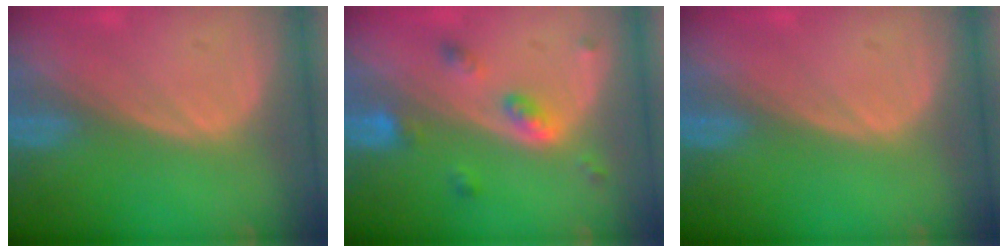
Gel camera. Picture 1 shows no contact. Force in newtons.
{"total": 5.2, "press": 4.5, "slide": 2.8}
{"total": 0.0}